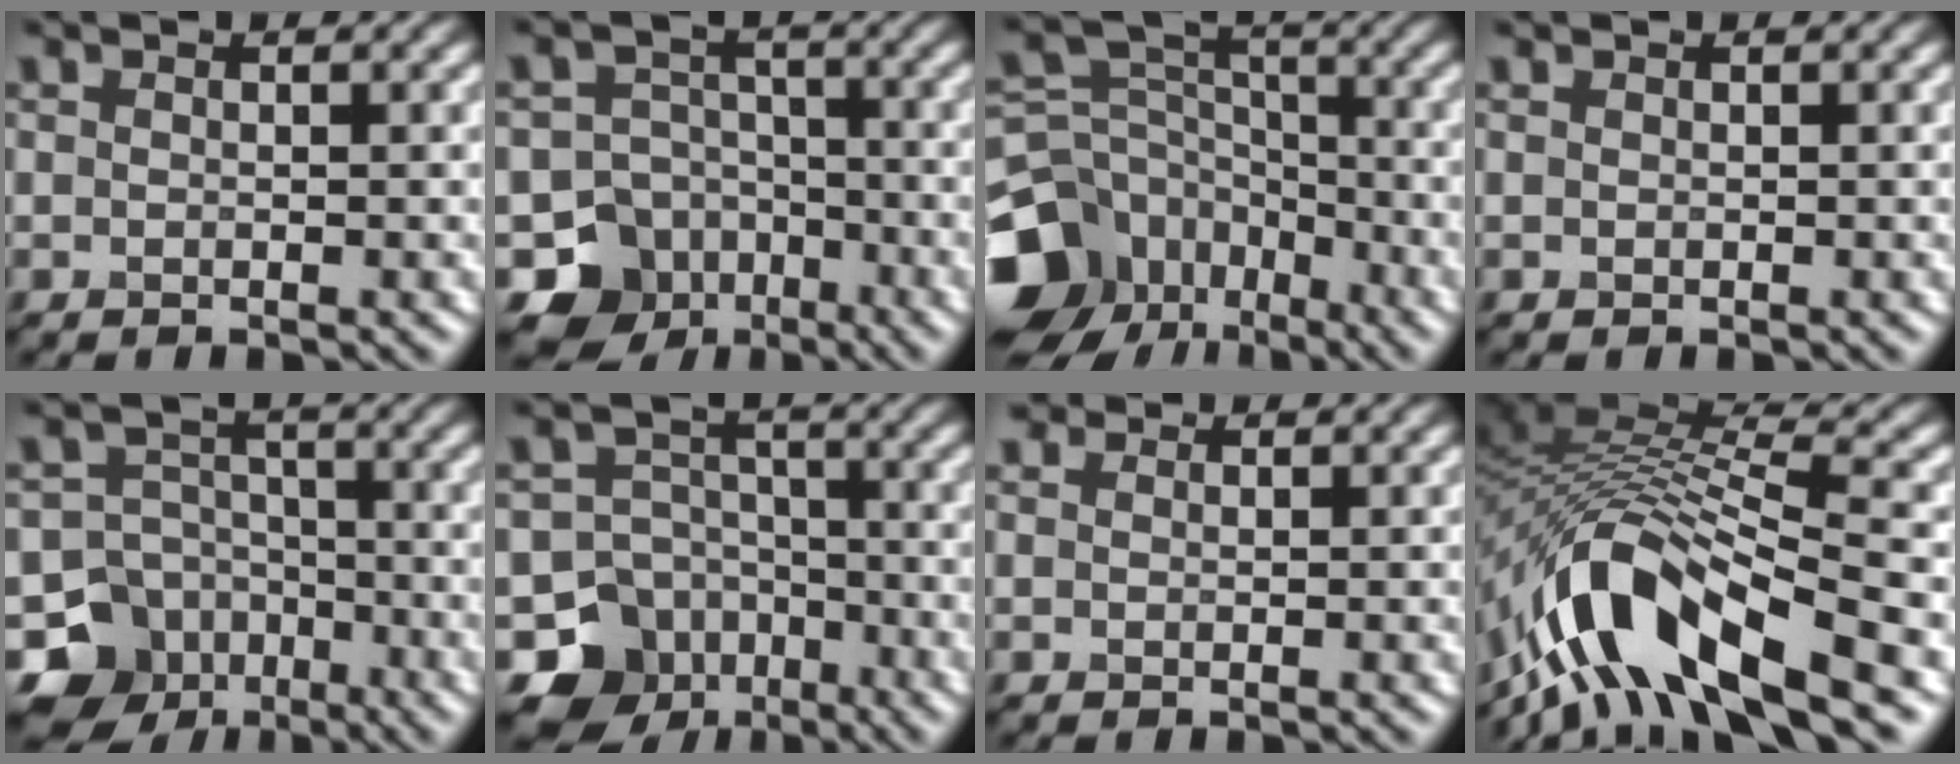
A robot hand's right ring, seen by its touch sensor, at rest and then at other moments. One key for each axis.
{"total": 9.8, "fx": -5.8, "fy": 7.7, "fz": 1.4, "tx": -0.015, "ty": -0.018, "tz": -0.110}
{"total": 13.6, "fx": -8.0, "fy": 10.0, "fz": 4.5, "tx": -0.130, "ty": -0.028, "tz": -0.135}
{"total": 0.0}
{"total": 11.3, "fx": -6.5, "fy": 9.0, "fz": 1.9, "tx": -0.035, "ty": -0.032, "tz": -0.126}
{"total": 10.8, "fx": -6.4, "fy": 8.5, "fz": 1.9, "tx": -0.032, "ty": -0.021, "tz": -0.120}
{"total": 1.2, "fx": 0.9, "fy": 0.8, "fz": 0.2, "tx": -0.005, "ty": -0.001, "tz": 0.007}
{"total": 12.6, "fx": -7.0, "fy": 4.5, "fz": 9.5, "tx": -0.183, "ty": 0.017, "tz": -0.130}